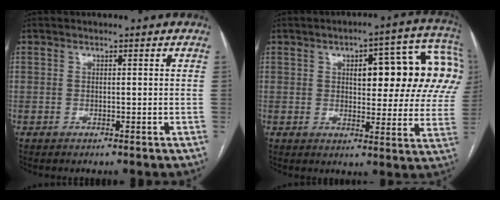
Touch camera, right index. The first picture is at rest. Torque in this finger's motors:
{"motor_torque": [0.82, 0.00, 0.34, 0.12]}